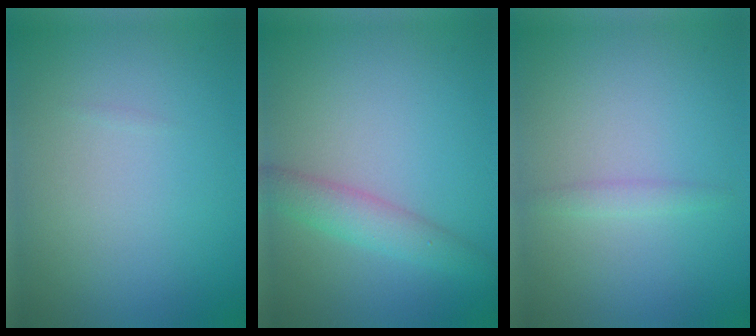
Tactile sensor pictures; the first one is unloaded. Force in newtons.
{"total": 2.7, "press": 2.7, "slide": 0.2}
{"total": 0.9, "press": 0.9, "slide": 0.1}